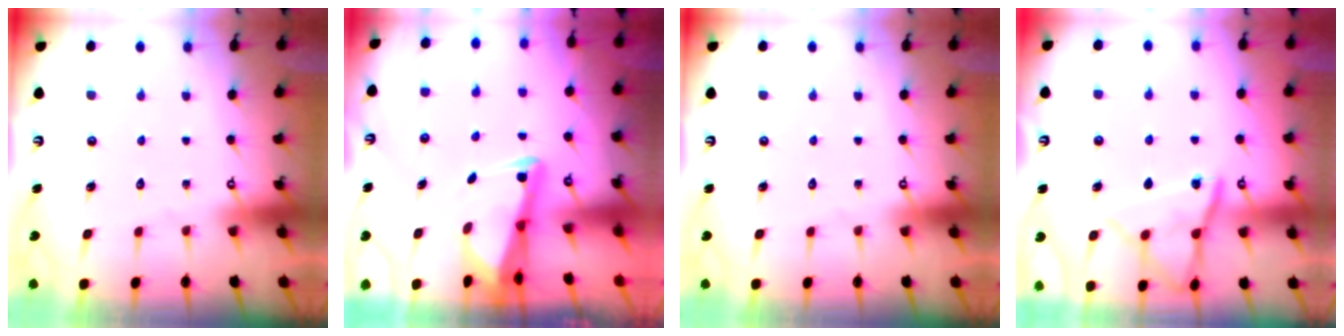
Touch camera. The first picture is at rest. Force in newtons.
{"total": 3.8, "press": 3.7, "slide": 0.6}
{"total": 0.0}
{"total": 12.6, "press": 12.6, "slide": 1.1}